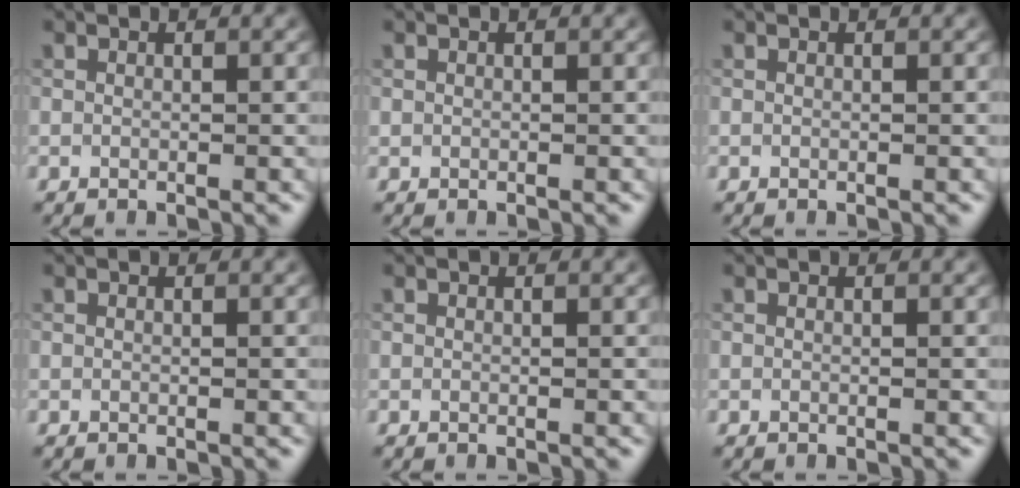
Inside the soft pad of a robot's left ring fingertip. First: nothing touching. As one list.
[{"total": 0.0}, {"total": 0.0}, {"total": 0.0}, {"total": 0.0}, {"total": 0.0}]